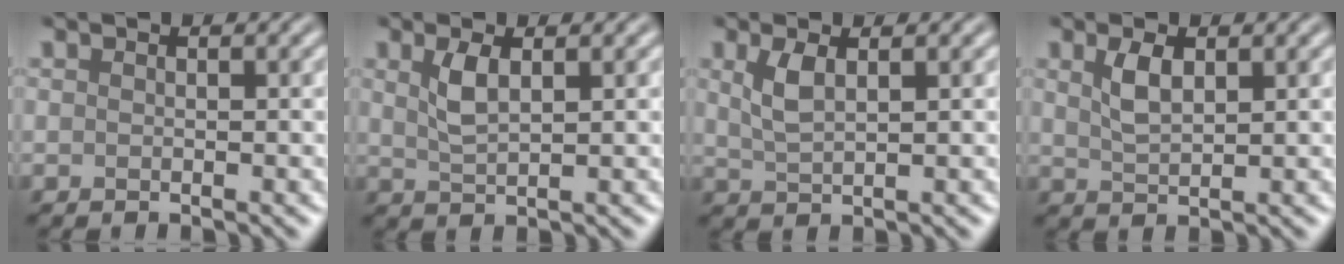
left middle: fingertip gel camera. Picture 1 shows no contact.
{"total": 2.4, "force": [1.0, 0.9, 2.0], "torque": [-0.046, 0.000, 0.023]}
{"total": 2.5, "force": [1.0, 1.0, 2.0], "torque": [-0.049, 0.000, 0.025]}
{"total": 2.5, "force": [1.2, 1.1, 2.0], "torque": [-0.044, 0.002, 0.026]}